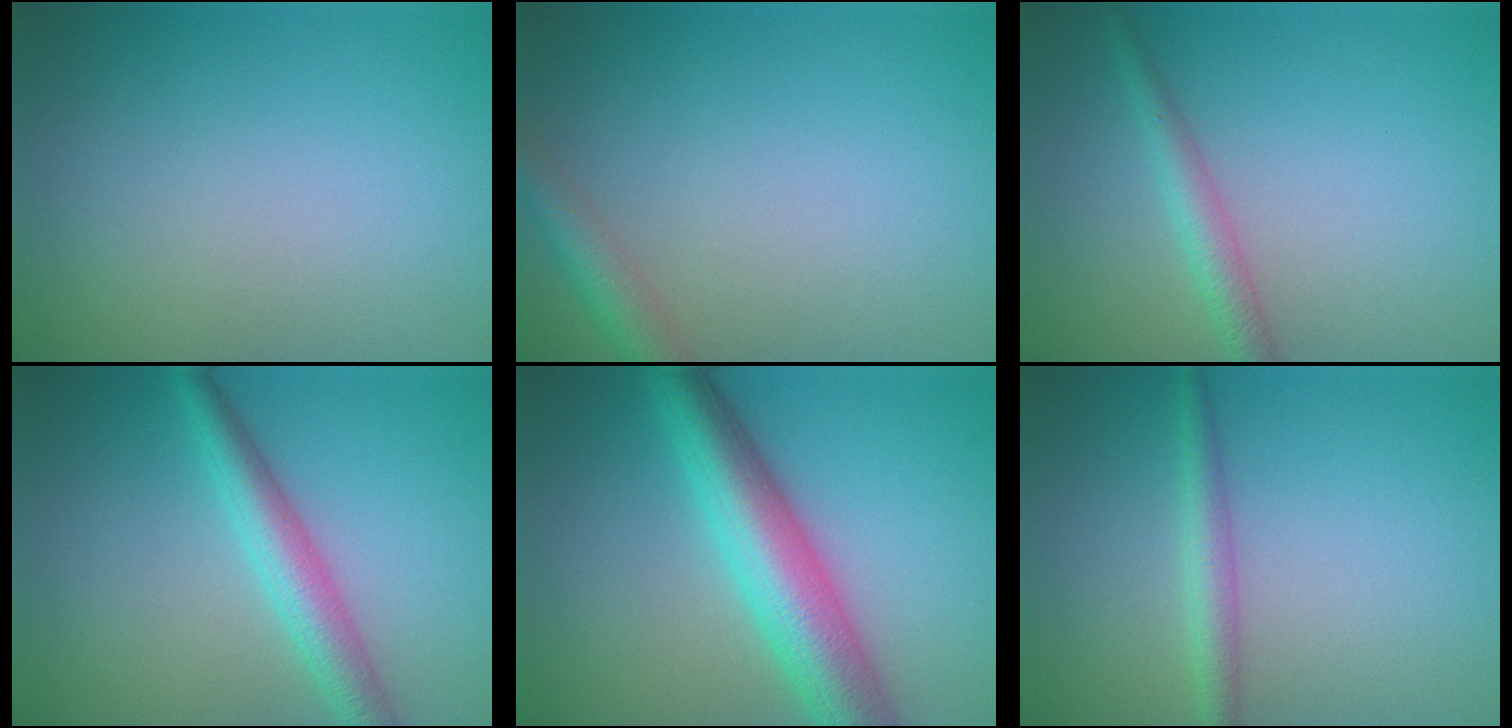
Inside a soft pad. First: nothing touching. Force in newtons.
{"total": 2.9, "press": 2.9, "slide": 0.2}
{"total": 2.2, "press": 2.2, "slide": 0.2}
{"total": 3.8, "press": 3.8, "slide": 0.1}
{"total": 7.9, "press": 7.9, "slide": 0.1}
{"total": 2.1, "press": 2.1, "slide": 0.1}